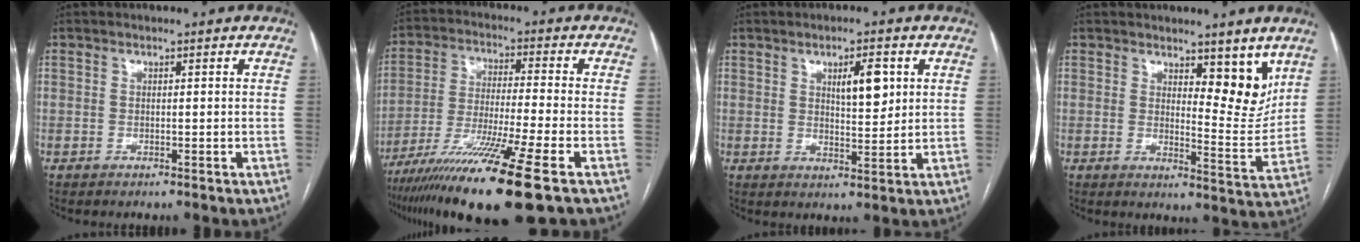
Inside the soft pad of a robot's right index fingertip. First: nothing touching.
{"total": 16.7, "force": [-10.6, -1.0, 12.9], "torque": [-0.231, -0.050, -0.184]}
{"total": 5.6, "force": [2.2, 1.7, 4.9], "torque": [-0.079, -0.002, 0.040]}
{"total": 7.0, "force": [4.6, 2.4, 4.7], "torque": [-0.053, -0.019, 0.070]}